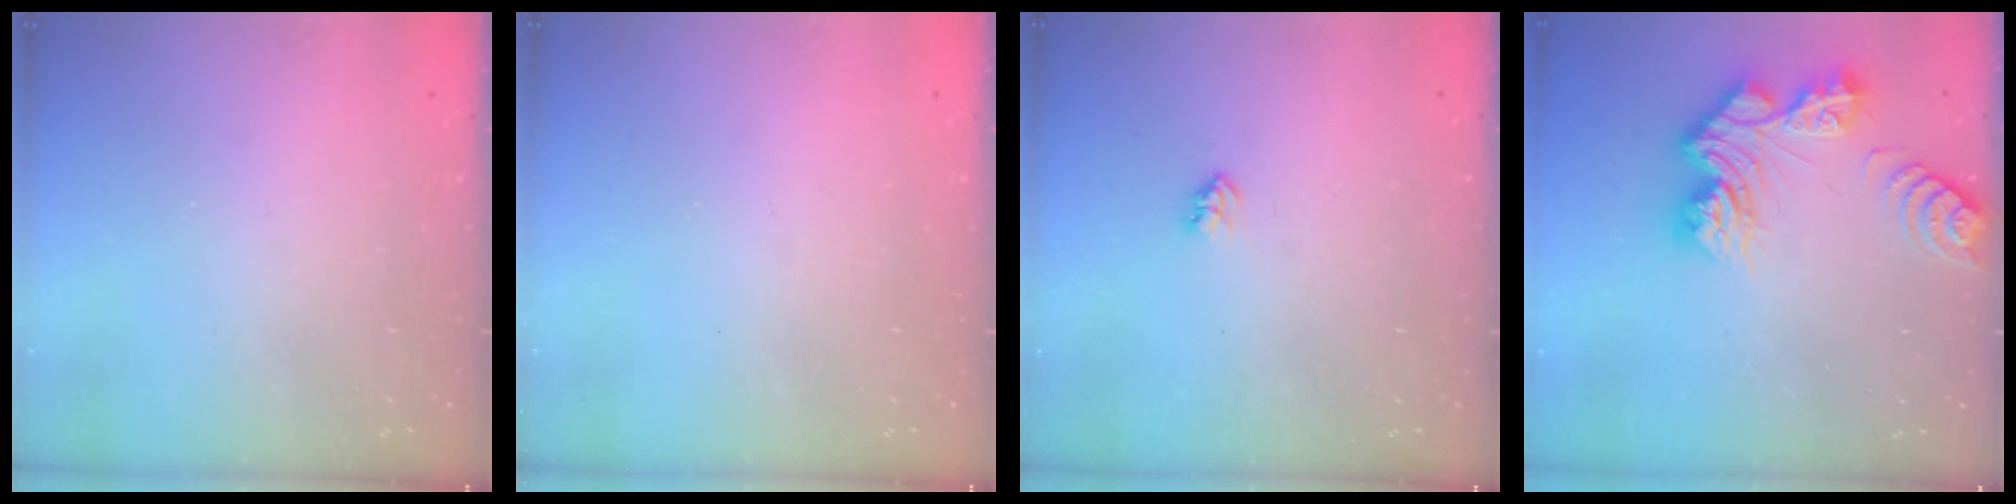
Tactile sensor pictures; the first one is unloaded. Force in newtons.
{"total": 0.0}
{"total": 2.7, "press": 2.7, "slide": 0.4}
{"total": 13.6, "press": 13.6, "slide": 1.3}